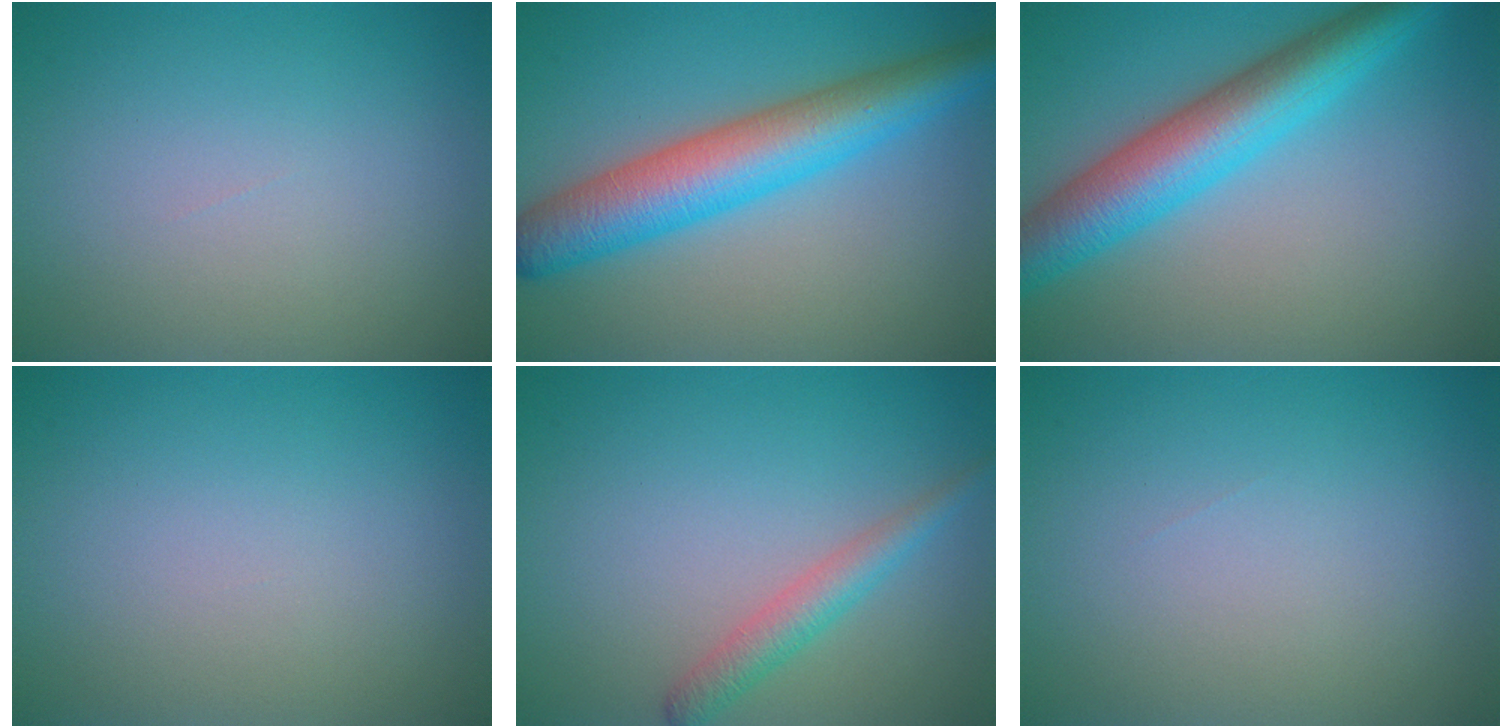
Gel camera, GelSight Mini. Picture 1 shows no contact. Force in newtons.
{"total": 7.8, "press": 7.8, "slide": 0.1}
{"total": 7.5, "press": 7.5, "slide": 0.1}
{"total": 0.0}
{"total": 2.5, "press": 2.5, "slide": 0.1}
{"total": 0.0}